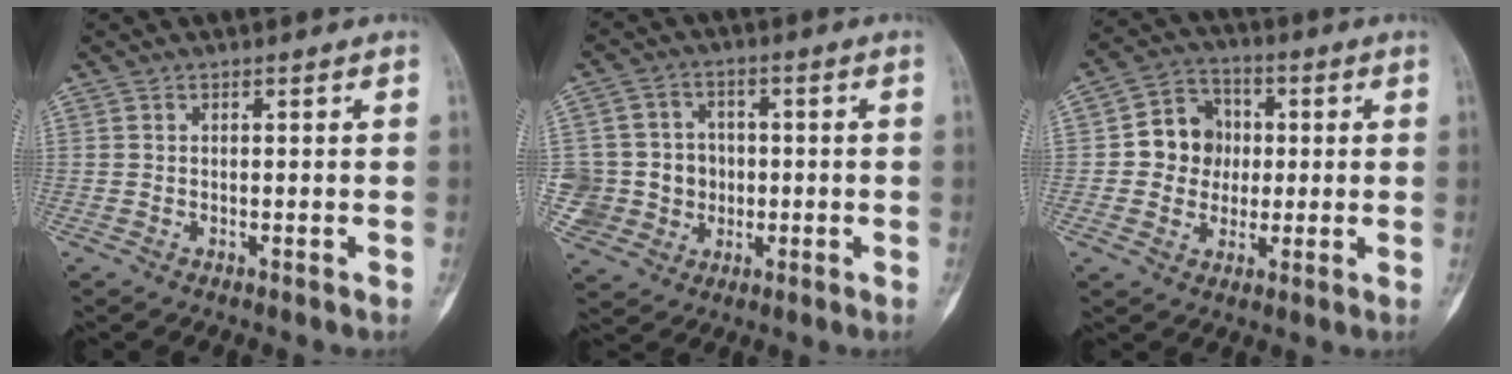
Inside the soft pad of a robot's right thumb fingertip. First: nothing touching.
{"total": 9.7, "force": [-0.5, 9.5, 1.9], "torque": [-0.002, 0.022, -0.003]}
{"total": 9.4, "force": [0.2, 8.6, 3.9], "torque": [-0.020, 0.017, -0.006]}